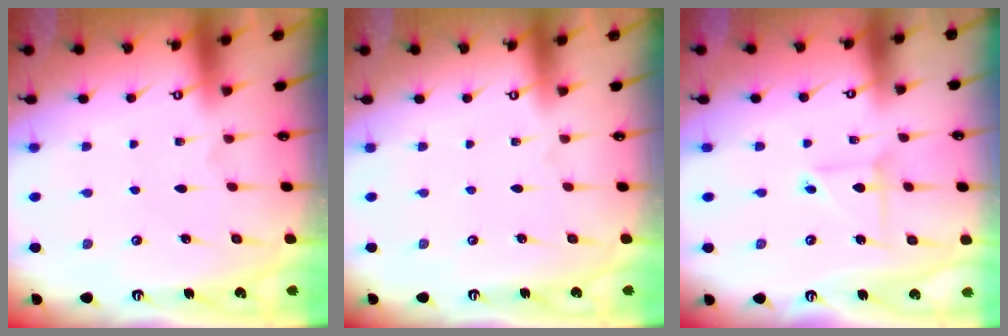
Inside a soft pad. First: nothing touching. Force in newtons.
{"total": 0.0}
{"total": 3.6, "press": 3.5, "slide": 0.4}